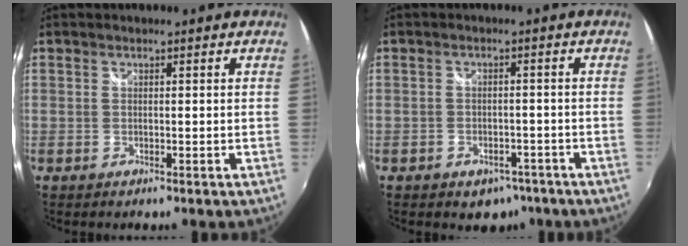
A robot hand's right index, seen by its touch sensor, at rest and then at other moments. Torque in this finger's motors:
{"motor_torque": [0.20, -0.24, 0.11, 0.00]}